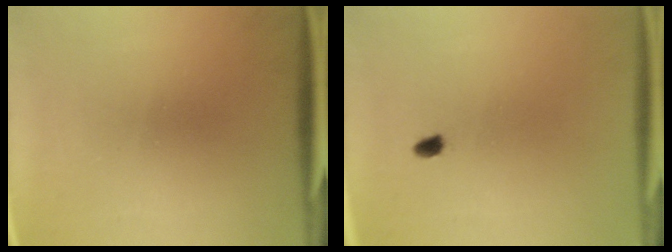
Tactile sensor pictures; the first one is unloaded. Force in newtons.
{"total": 1.2}